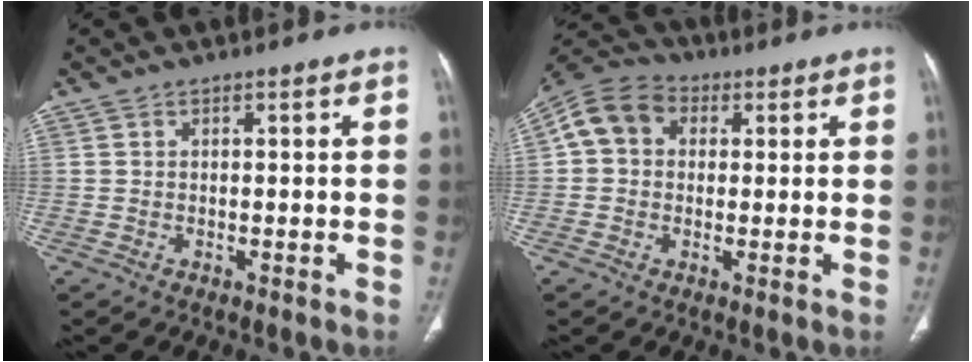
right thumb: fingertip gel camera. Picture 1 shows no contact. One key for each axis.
{"total": 8.8, "fx": 1.5, "fy": 7.3, "fz": 4.7, "tx": -0.077, "ty": 0.024, "tz": 0.013}